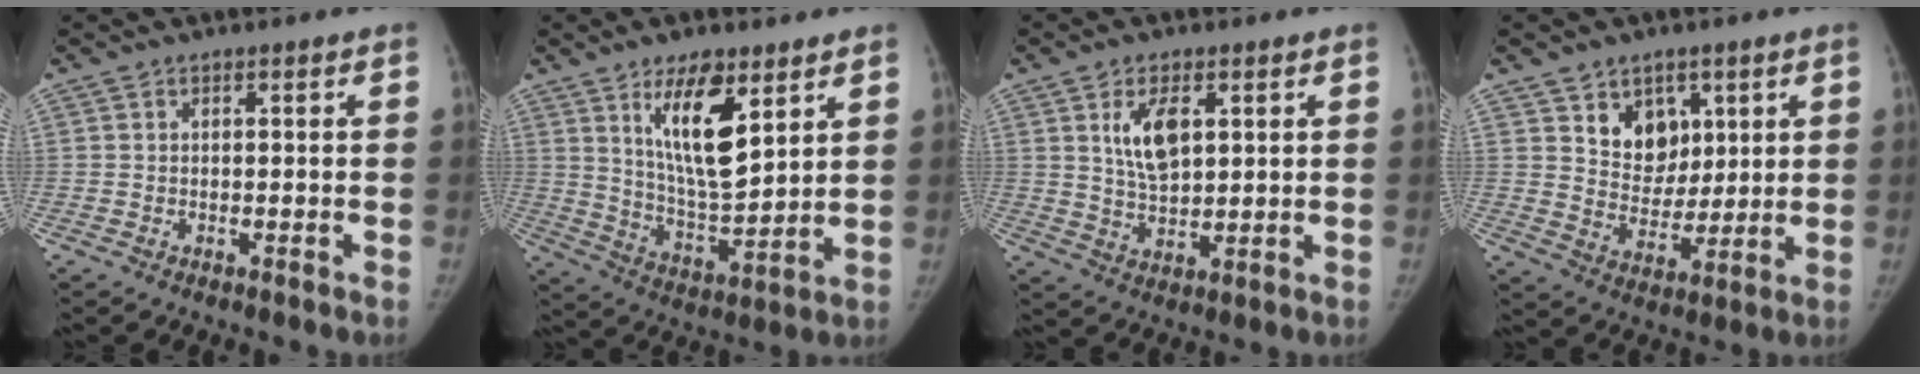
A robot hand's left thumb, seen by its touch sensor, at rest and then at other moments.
{"total": 14.0, "force": [6.8, 5.1, 11.0], "torque": [-0.165, -0.050, 0.130]}
{"total": 7.6, "force": [2.5, 3.8, 6.1], "torque": [-0.100, -0.014, 0.054]}
{"total": 9.3, "force": [4.3, 6.9, 4.4], "torque": [-0.033, -0.029, 0.081]}